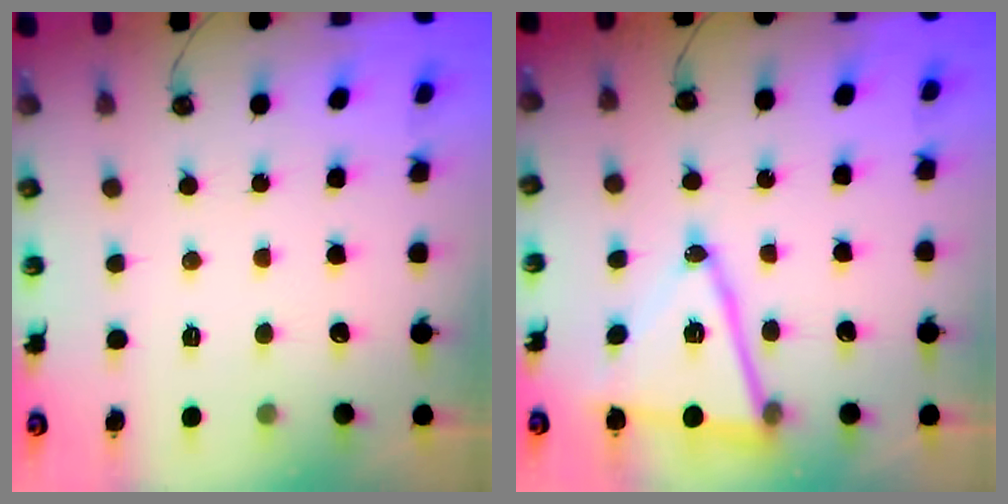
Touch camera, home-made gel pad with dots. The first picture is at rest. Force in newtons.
{"total": 15.0, "press": 14.6, "slide": 3.7}